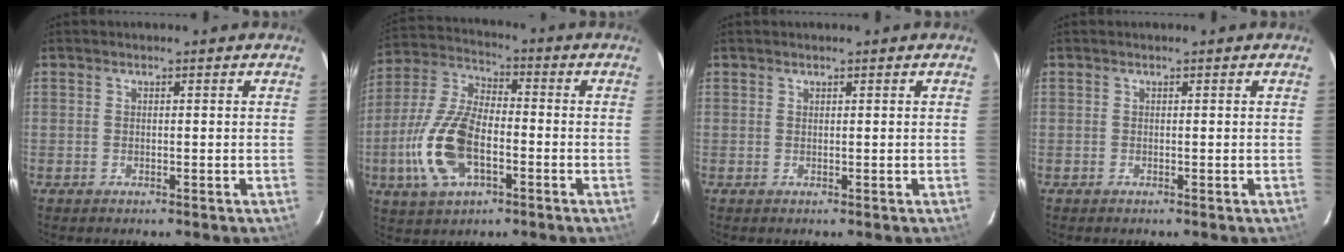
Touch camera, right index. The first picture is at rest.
{"total": 14.8, "force": [-4.7, 7.2, 12.0], "torque": [-0.269, 0.000, -0.089]}
{"total": 0.0}
{"total": 0.0}